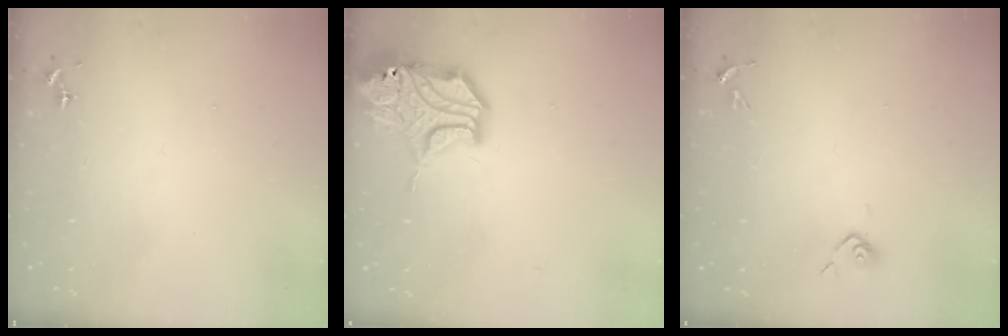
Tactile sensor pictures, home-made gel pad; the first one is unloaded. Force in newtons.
{"total": 16.6, "press": 16.5, "slide": 2.1}
{"total": 4.2, "press": 4.1, "slide": 1.1}